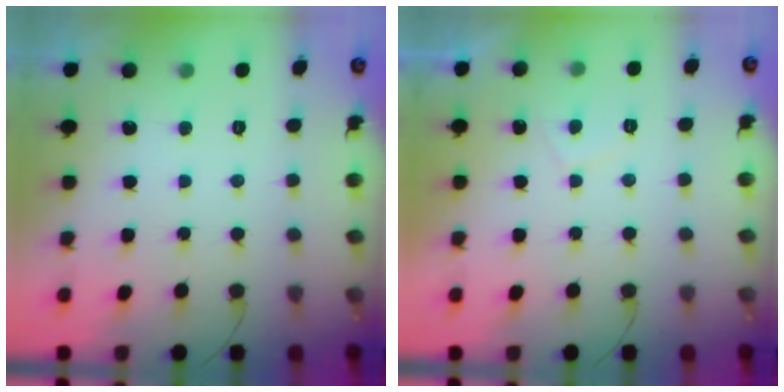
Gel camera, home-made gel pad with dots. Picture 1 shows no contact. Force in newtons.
{"total": 1.3, "press": 1.2, "slide": 0.6}